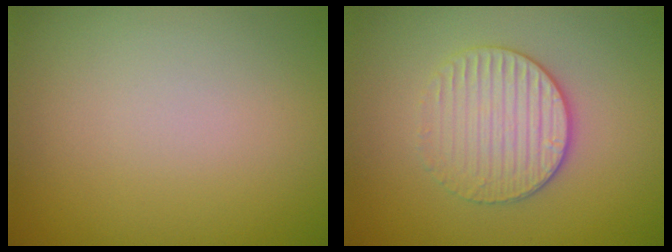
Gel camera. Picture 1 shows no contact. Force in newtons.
{"total": 3.2, "press": 2.9, "slide": 1.4}